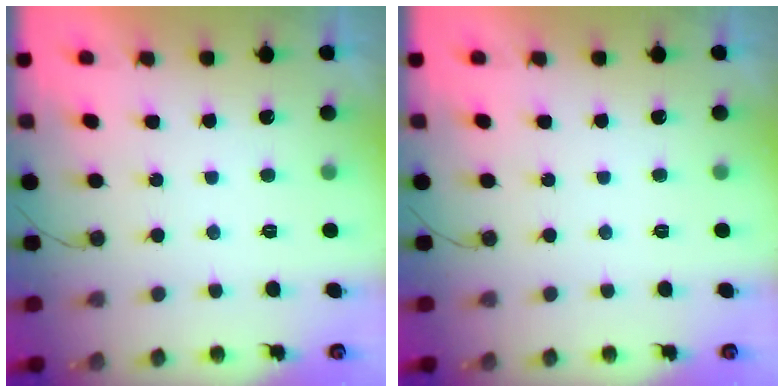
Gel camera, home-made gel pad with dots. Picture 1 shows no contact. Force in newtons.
{"total": 0.0}